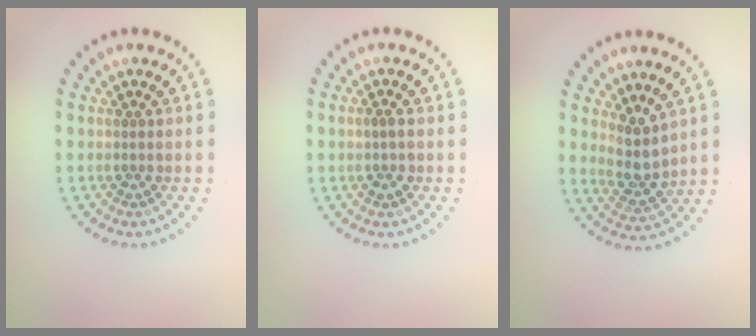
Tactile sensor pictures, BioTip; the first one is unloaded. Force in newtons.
{"total": 1.1, "press": 1.1, "slide": 0.2}
{"total": 3.0, "press": 2.4, "slide": 1.8}